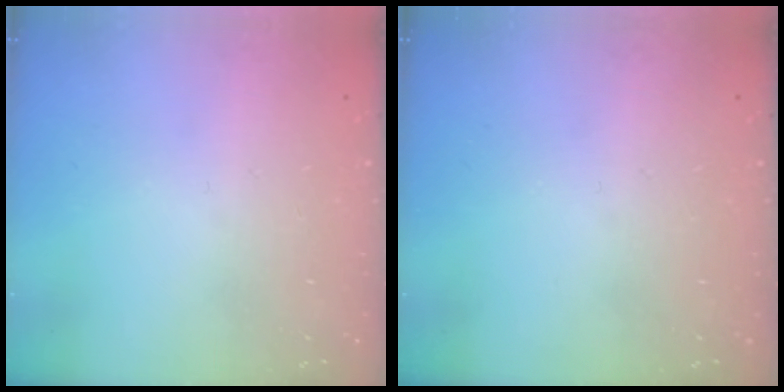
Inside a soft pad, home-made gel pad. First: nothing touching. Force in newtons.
{"total": 0.0}